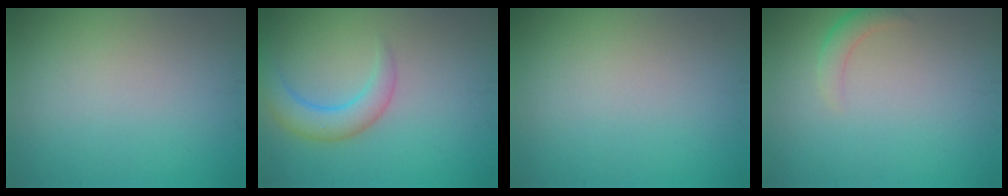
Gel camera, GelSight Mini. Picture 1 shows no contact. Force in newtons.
{"total": 3.4, "press": 3.4, "slide": 0.3}
{"total": 0.0}
{"total": 1.5, "press": 1.5, "slide": 0.1}